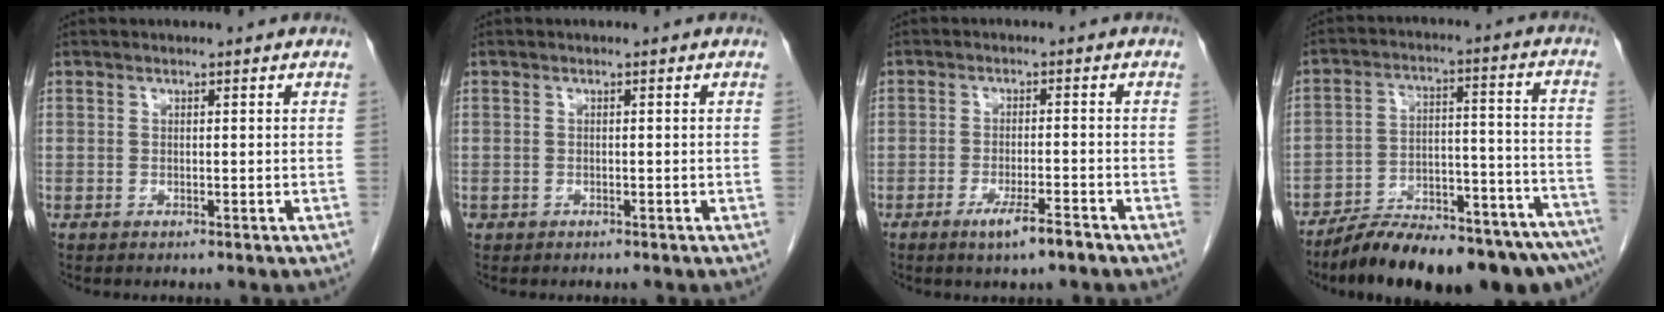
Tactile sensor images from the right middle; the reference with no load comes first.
{"total": 0.6, "force": [-0.4, 0.5, 0.1], "torque": [-0.011, 0.003, -0.005]}
{"total": 4.4, "force": [-3.0, 0.2, 3.3], "torque": [-0.063, -0.009, -0.050]}
{"total": 22.4, "force": [-18.8, 3.4, 11.8], "torque": [-0.110, 0.018, -0.274]}